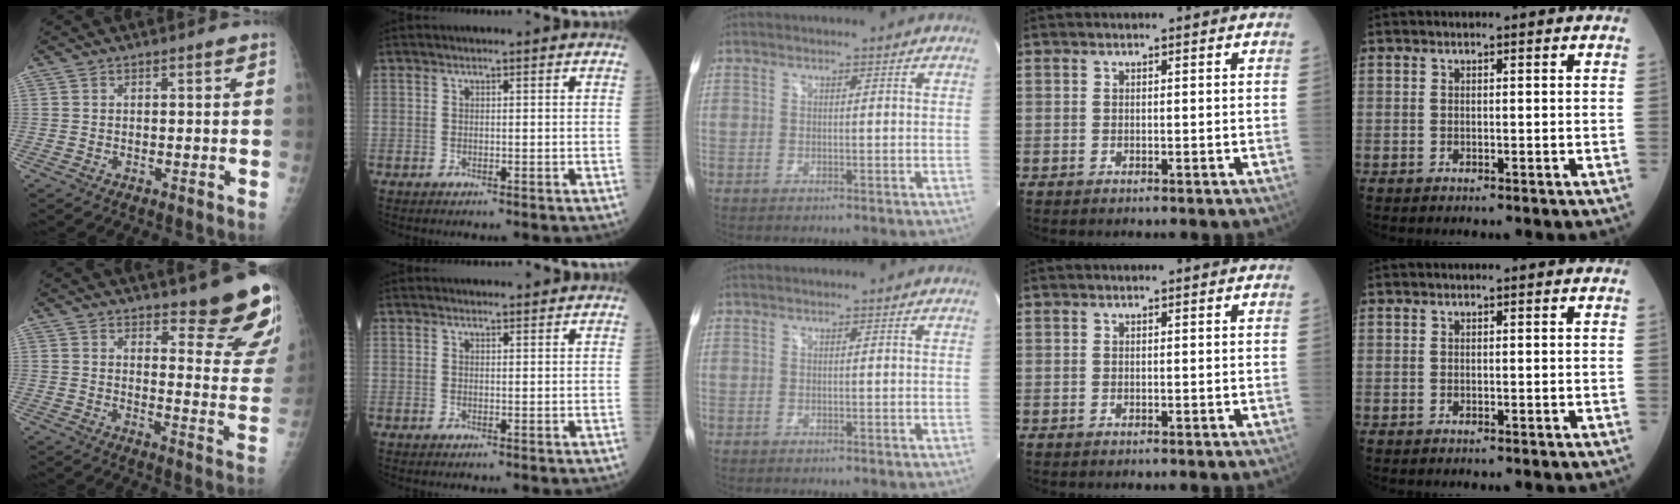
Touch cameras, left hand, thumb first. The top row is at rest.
{"thumb": {"total": 15.1, "force": [11.6, 3.5, 9.0], "torque": [-0.072, -0.095, 0.140]}, "index": {"total": 2.2, "force": [2.1, 0.5, 0.2], "torque": [-0.005, 0.006, 0.027]}}